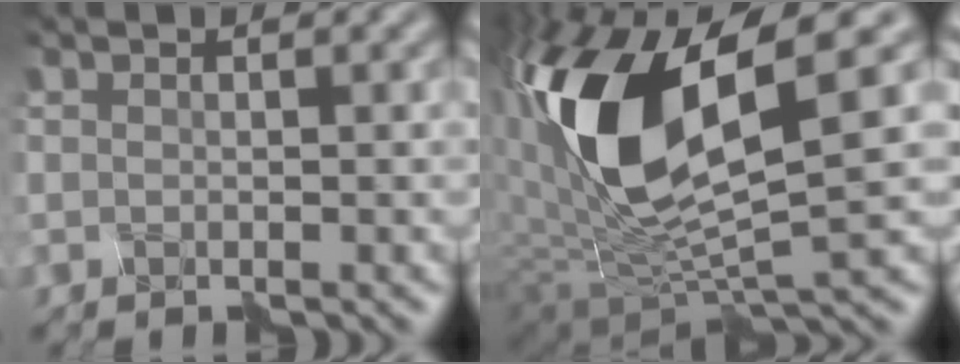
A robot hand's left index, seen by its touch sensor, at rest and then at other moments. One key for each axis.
{"total": 14.2, "fx": 2.2, "fy": 6.0, "fz": 12.7, "tx": -0.257, "ty": -0.002, "tz": 0.029}